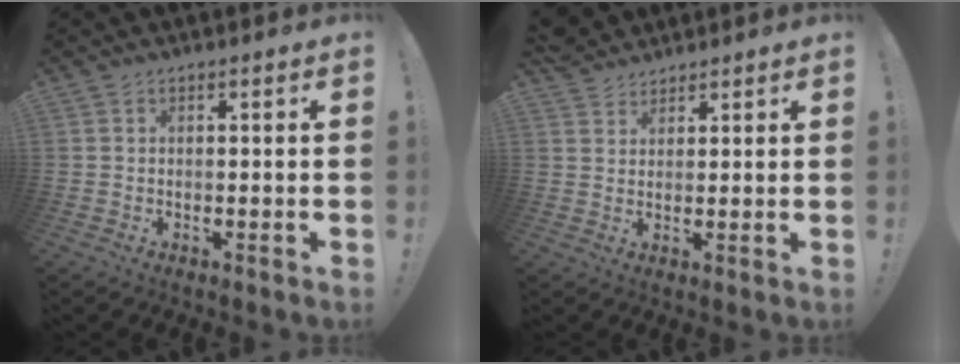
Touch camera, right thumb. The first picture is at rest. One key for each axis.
{"total": 5.2, "fx": 4.3, "fy": 2.8, "fz": 0.6, "tx": -0.009, "ty": -0.022, "tz": 0.085}